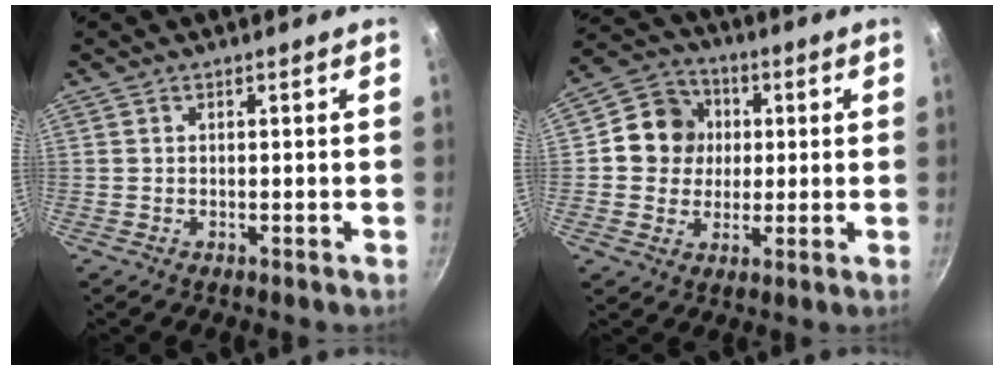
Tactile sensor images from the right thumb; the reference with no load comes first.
{"total": 10.3, "force": [1.3, 9.5, 3.8], "torque": [-0.027, 0.014, 0.008]}